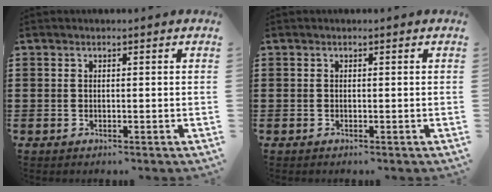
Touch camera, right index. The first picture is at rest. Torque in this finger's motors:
{"motor_torque": [-0.02, -0.02, -0.02, -0.05]}